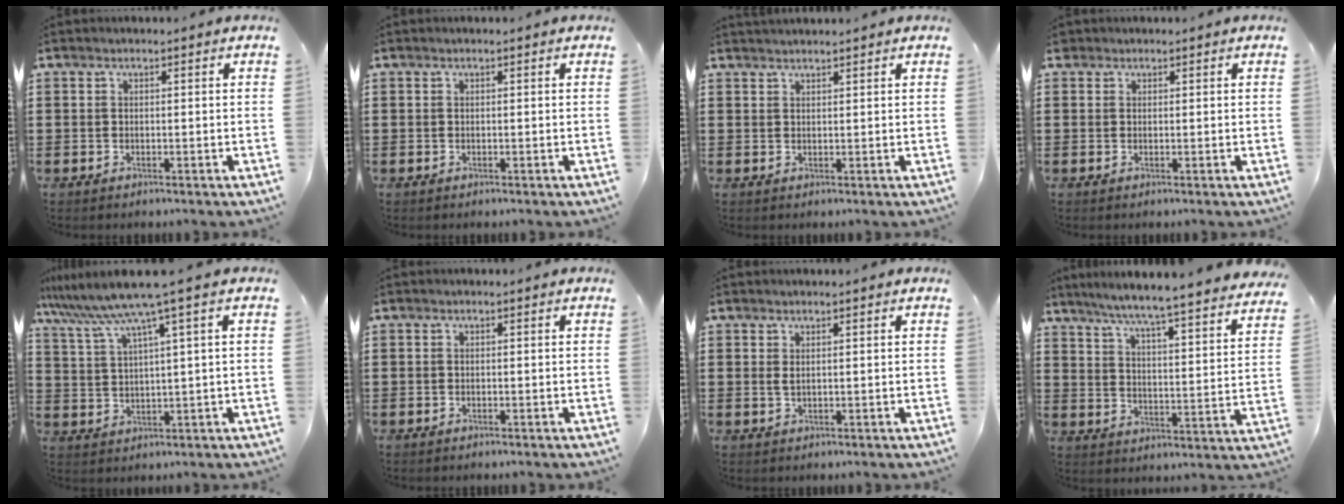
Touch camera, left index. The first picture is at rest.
{"total": 0.0}
{"total": 1.3, "force": [1.3, 0.0, -0.1], "torque": [-0.001, 0.001, 0.025]}
{"total": 1.2, "force": [0.9, 0.7, 0.2], "torque": [-0.008, 0.004, 0.018]}
{"total": 7.1, "force": [4.7, -0.7, 5.3], "torque": [-0.129, -0.036, 0.076]}
{"total": 0.0}
{"total": 1.3, "force": [0.8, 0.2, 1.0], "torque": [-0.023, 0.001, 0.014]}
{"total": 5.5, "force": [5.0, -1.1, 2.1], "torque": [-0.065, -0.048, 0.077]}